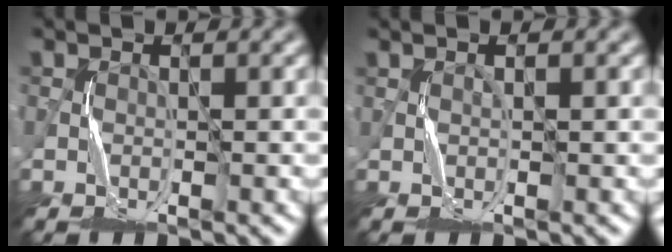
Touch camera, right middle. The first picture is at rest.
{"total": 0.5, "force": [0.4, -0.4, 0.1], "torque": [-0.001, 0.001, 0.008]}